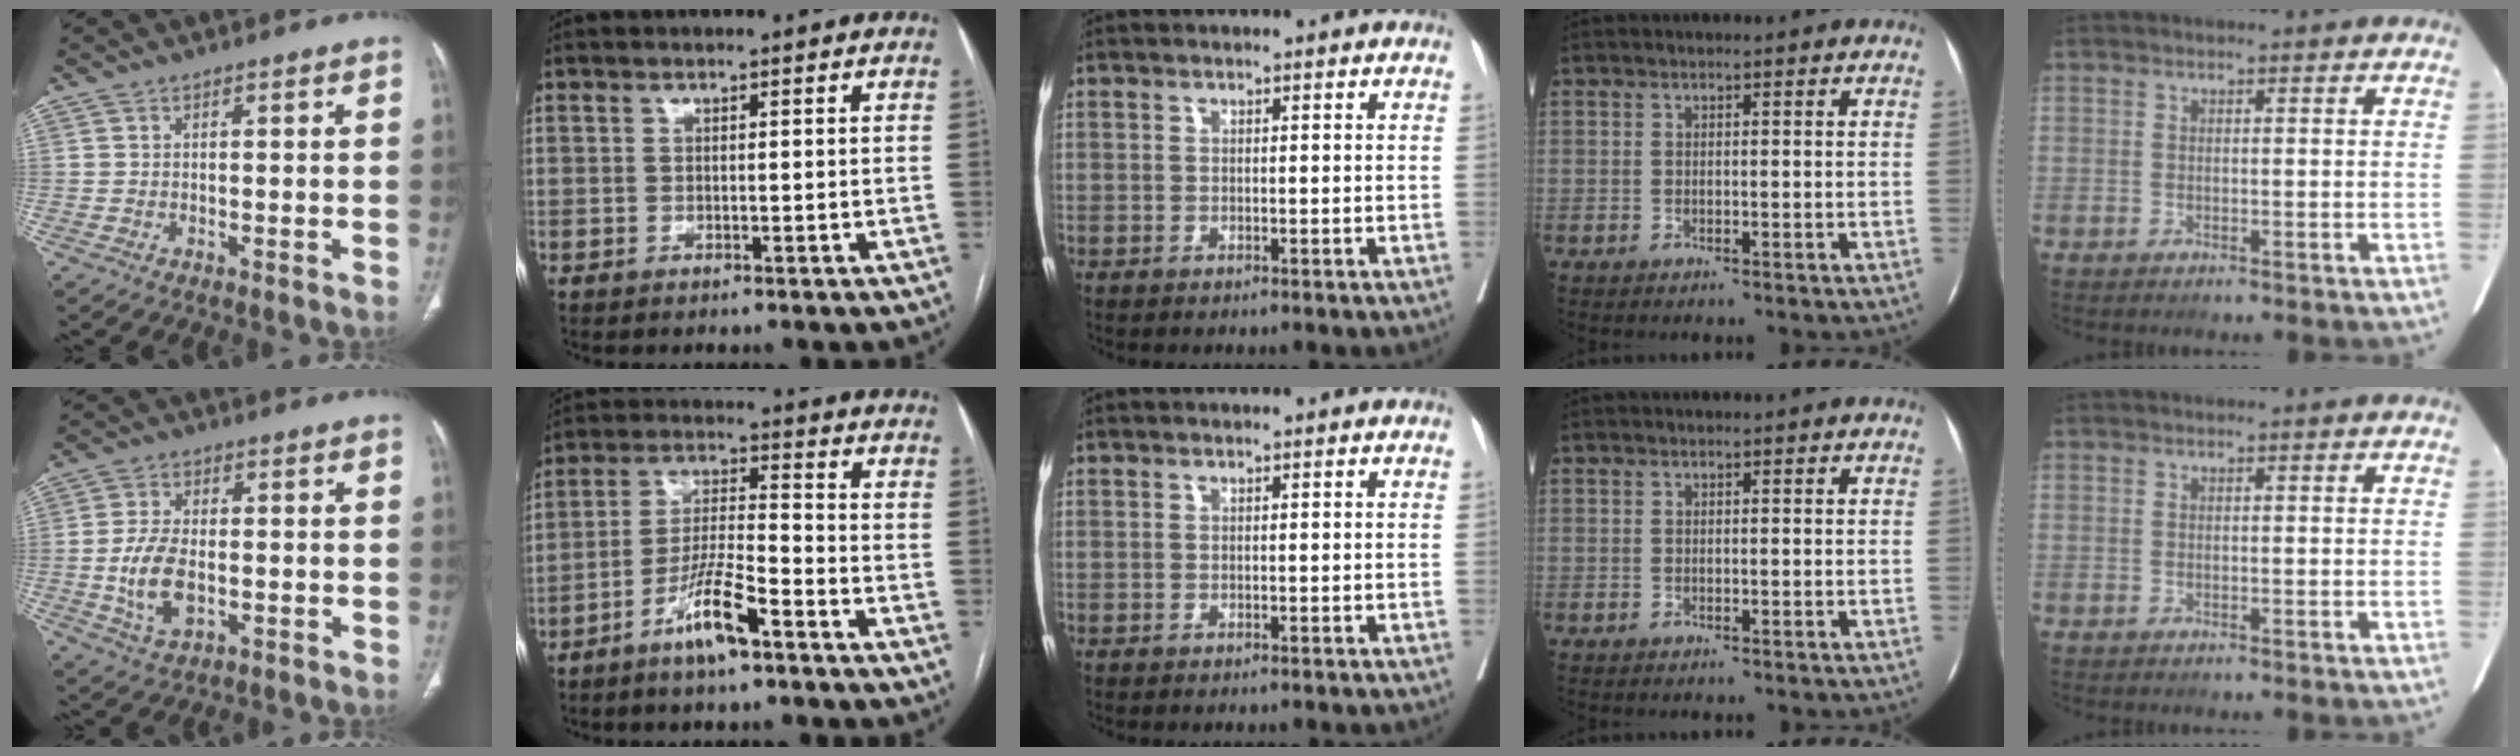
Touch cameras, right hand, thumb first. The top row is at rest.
{"thumb": {"total": 9.2, "force": [-1.5, 5.2, 7.4], "torque": [-0.145, 0.002, -0.023]}, "index": {"total": 8.9, "force": [-5.5, 1.0, 6.9], "torque": [-0.140, -0.003, -0.103]}, "middle": {"total": 0.5, "force": [-0.5, 0.1, 0.1], "torque": [0.000, -0.002, -0.009]}}